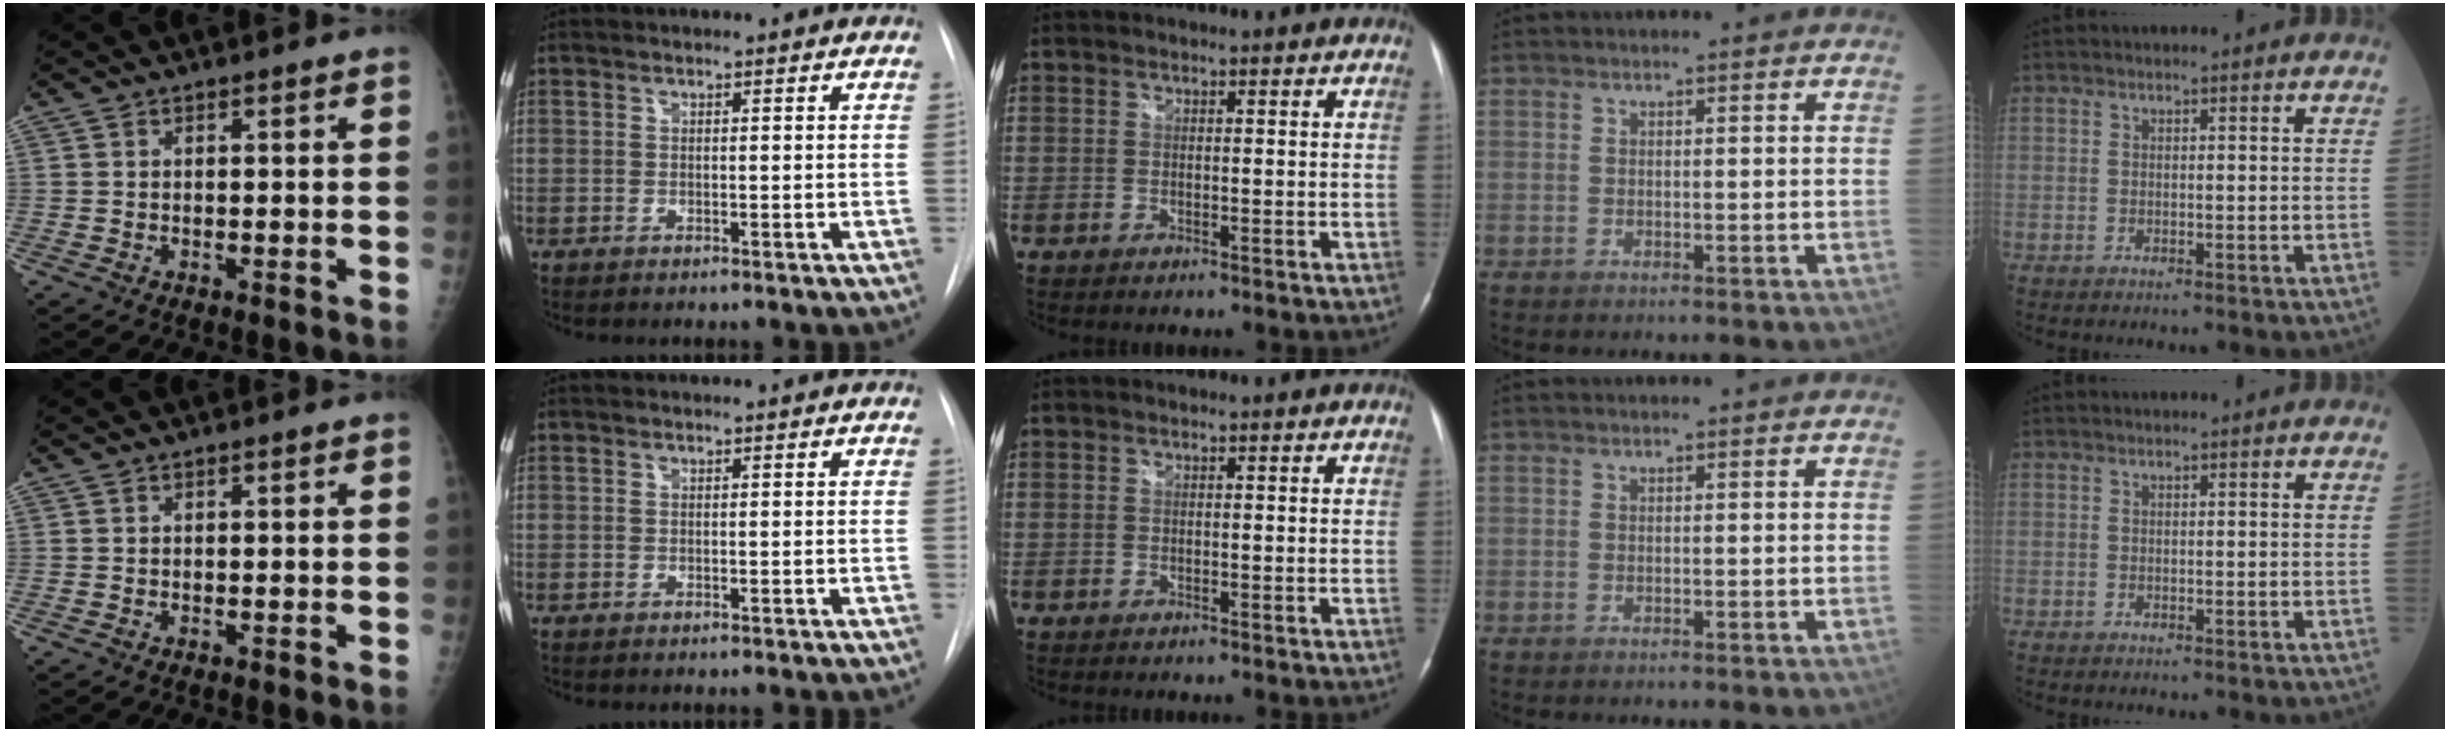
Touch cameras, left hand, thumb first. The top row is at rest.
{}